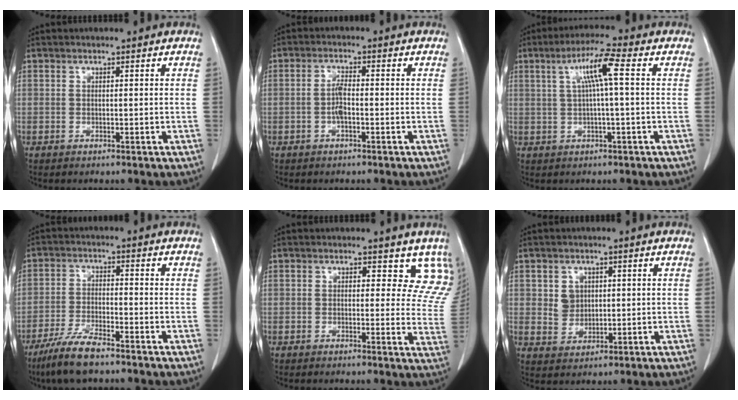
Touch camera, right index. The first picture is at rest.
{"total": 2.7, "force": [-0.6, 0.7, 2.5], "torque": [-0.049, 0.005, -0.012]}
{"total": 6.6, "force": [1.6, 0.0, 6.4], "torque": [-0.116, 0.018, 0.031]}
{"total": 7.4, "force": [-5.5, 1.2, 4.7], "torque": [-0.096, -0.014, -0.104]}
{"total": 7.6, "force": [6.2, 3.7, 2.3], "torque": [0.008, -0.011, 0.043]}
{"total": 3.9, "force": [1.0, 3.4, 1.6], "torque": [-0.026, 0.007, 0.026]}